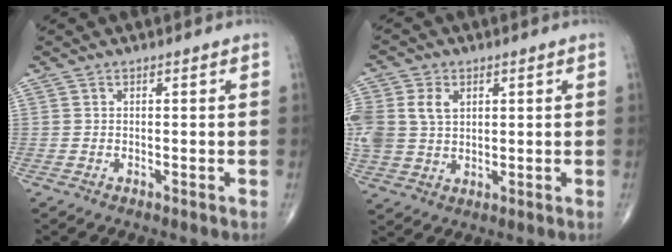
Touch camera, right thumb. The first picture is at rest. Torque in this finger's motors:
{"motor_torque": [0.15, 0.16, 0.87, 0.37, 0.30]}